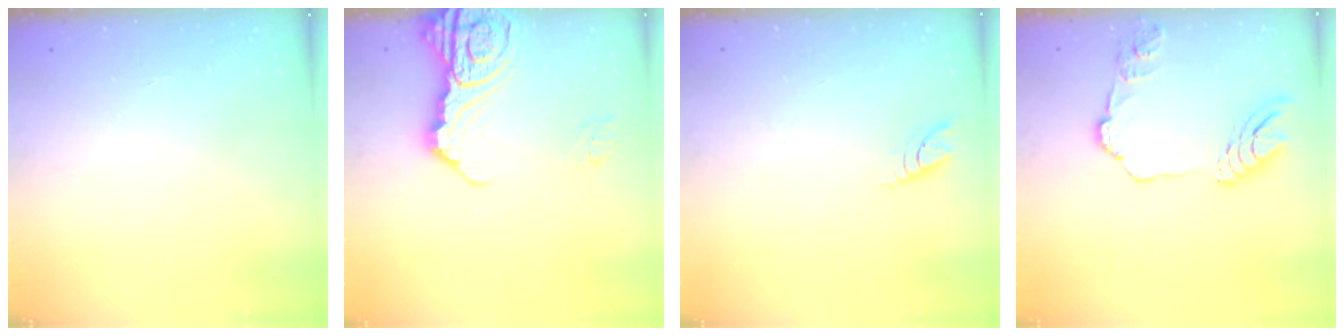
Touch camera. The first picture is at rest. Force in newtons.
{"total": 14.7, "press": 14.6, "slide": 1.7}
{"total": 4.7, "press": 4.6, "slide": 0.4}
{"total": 13.9, "press": 13.8, "slide": 1.3}